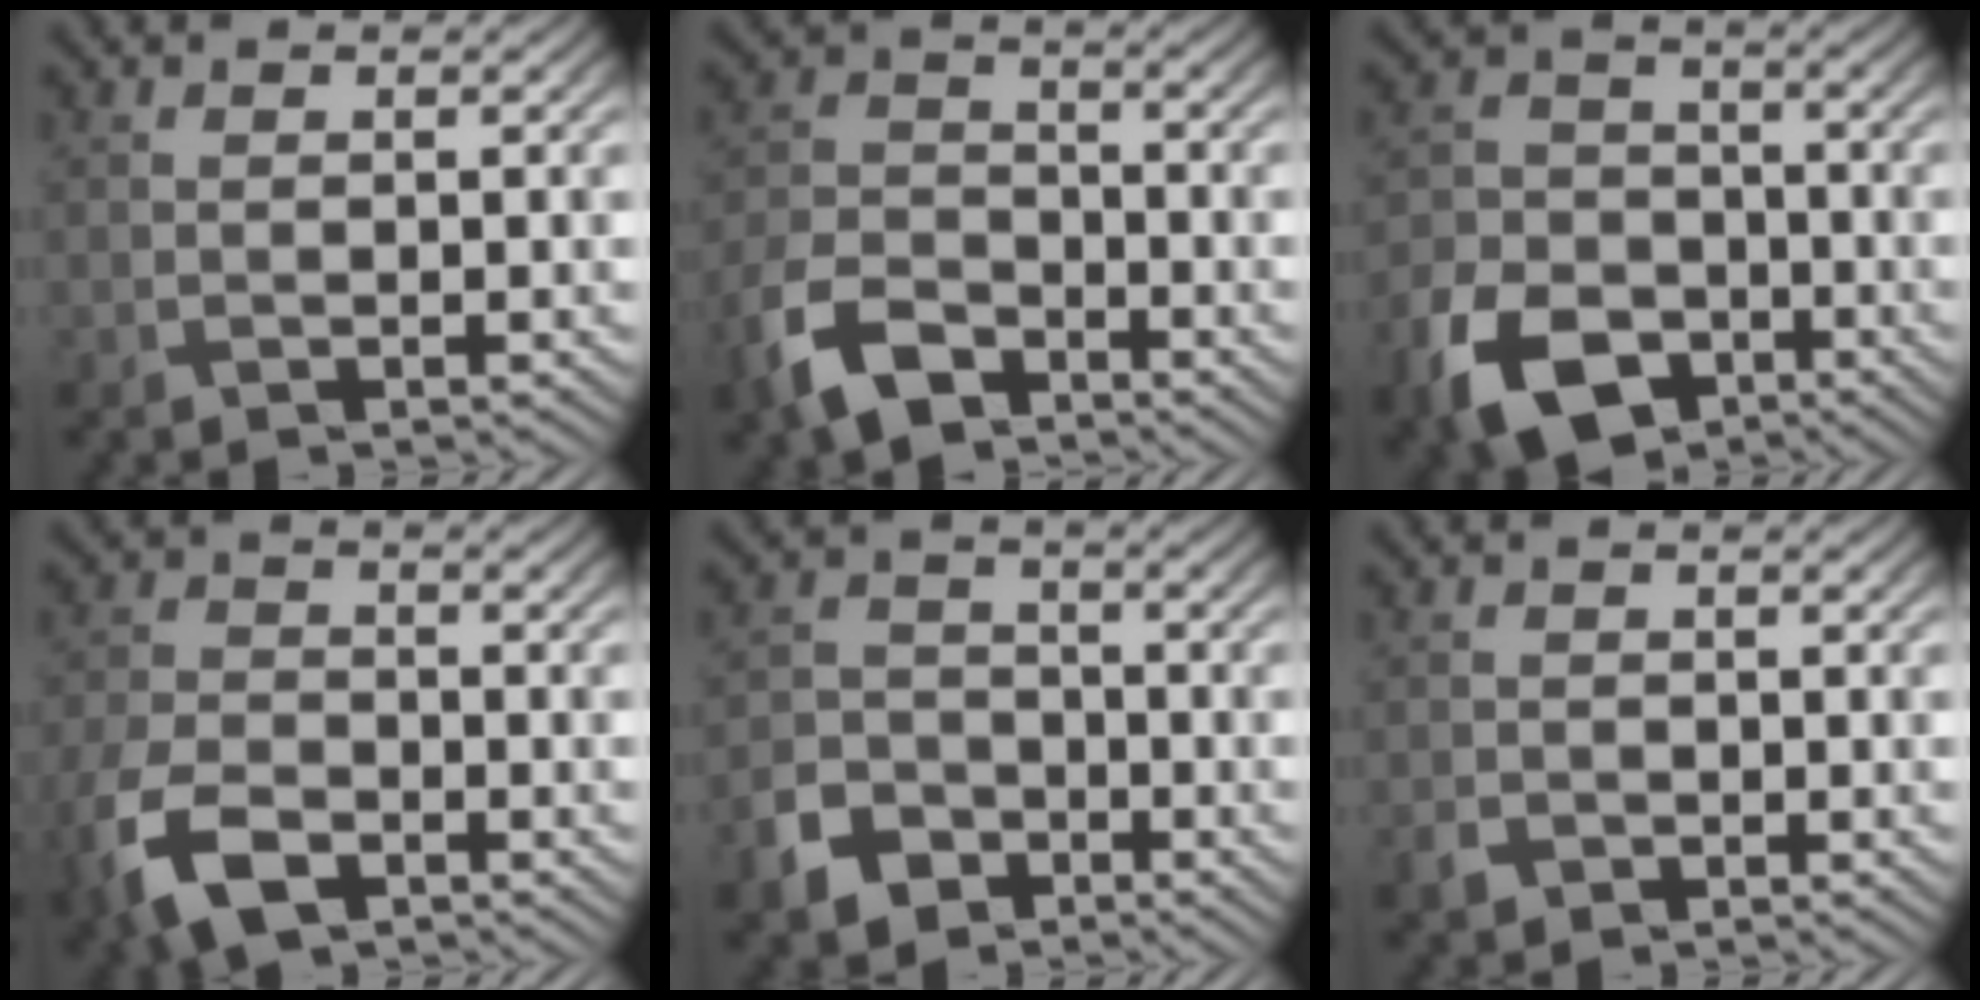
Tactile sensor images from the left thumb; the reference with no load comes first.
{"total": 8.3, "force": [-5.6, 4.4, 4.3], "torque": [-0.106, -0.012, -0.125]}
{"total": 10.9, "force": [-6.4, 6.9, 5.6], "torque": [-0.135, -0.025, -0.131]}
{"total": 8.5, "force": [-4.6, 4.8, 5.2], "torque": [-0.136, -0.025, -0.091]}
{"total": 6.3, "force": [-3.9, 4.3, 2.5], "torque": [-0.062, -0.008, -0.085]}
{"total": 1.6, "force": [-0.9, 1.2, 0.5], "torque": [-0.012, -0.005, -0.021]}